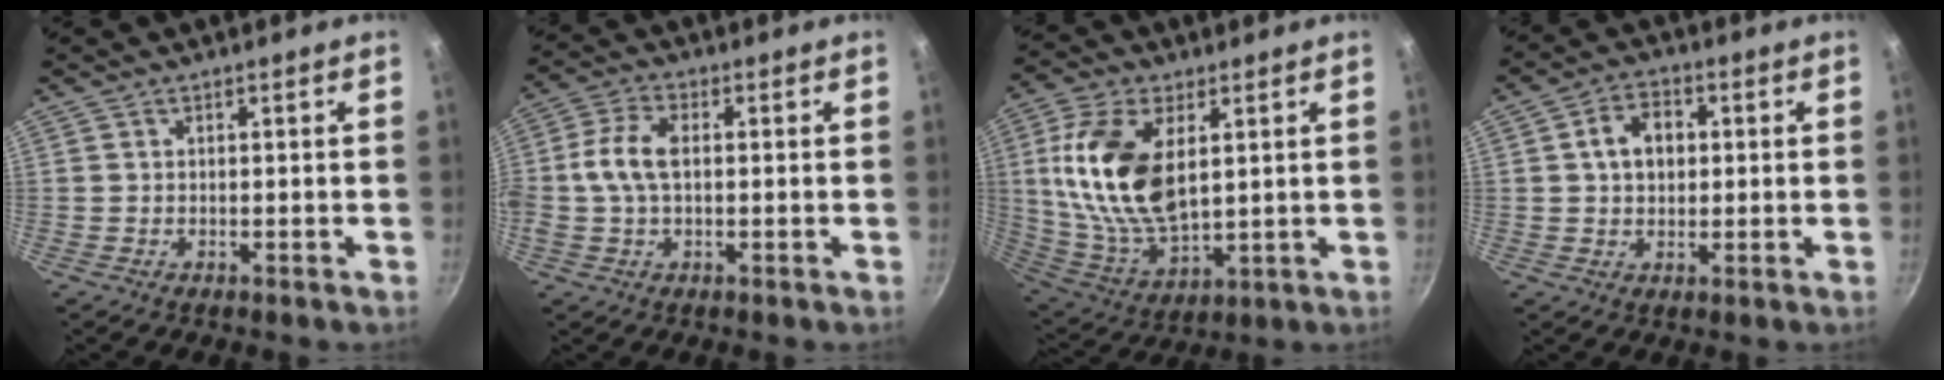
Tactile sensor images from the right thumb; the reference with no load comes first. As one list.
[{"total": 8.1, "force": [0.4, 4.6, 6.7], "torque": [-0.139, 0.016, -0.003]}, {"total": 18.4, "force": [4.0, 10.1, 14.9], "torque": [-0.284, -0.017, 0.088]}, {"total": 7.2, "force": [1.2, 5.2, 4.8], "torque": [-0.060, 0.011, 0.016]}]